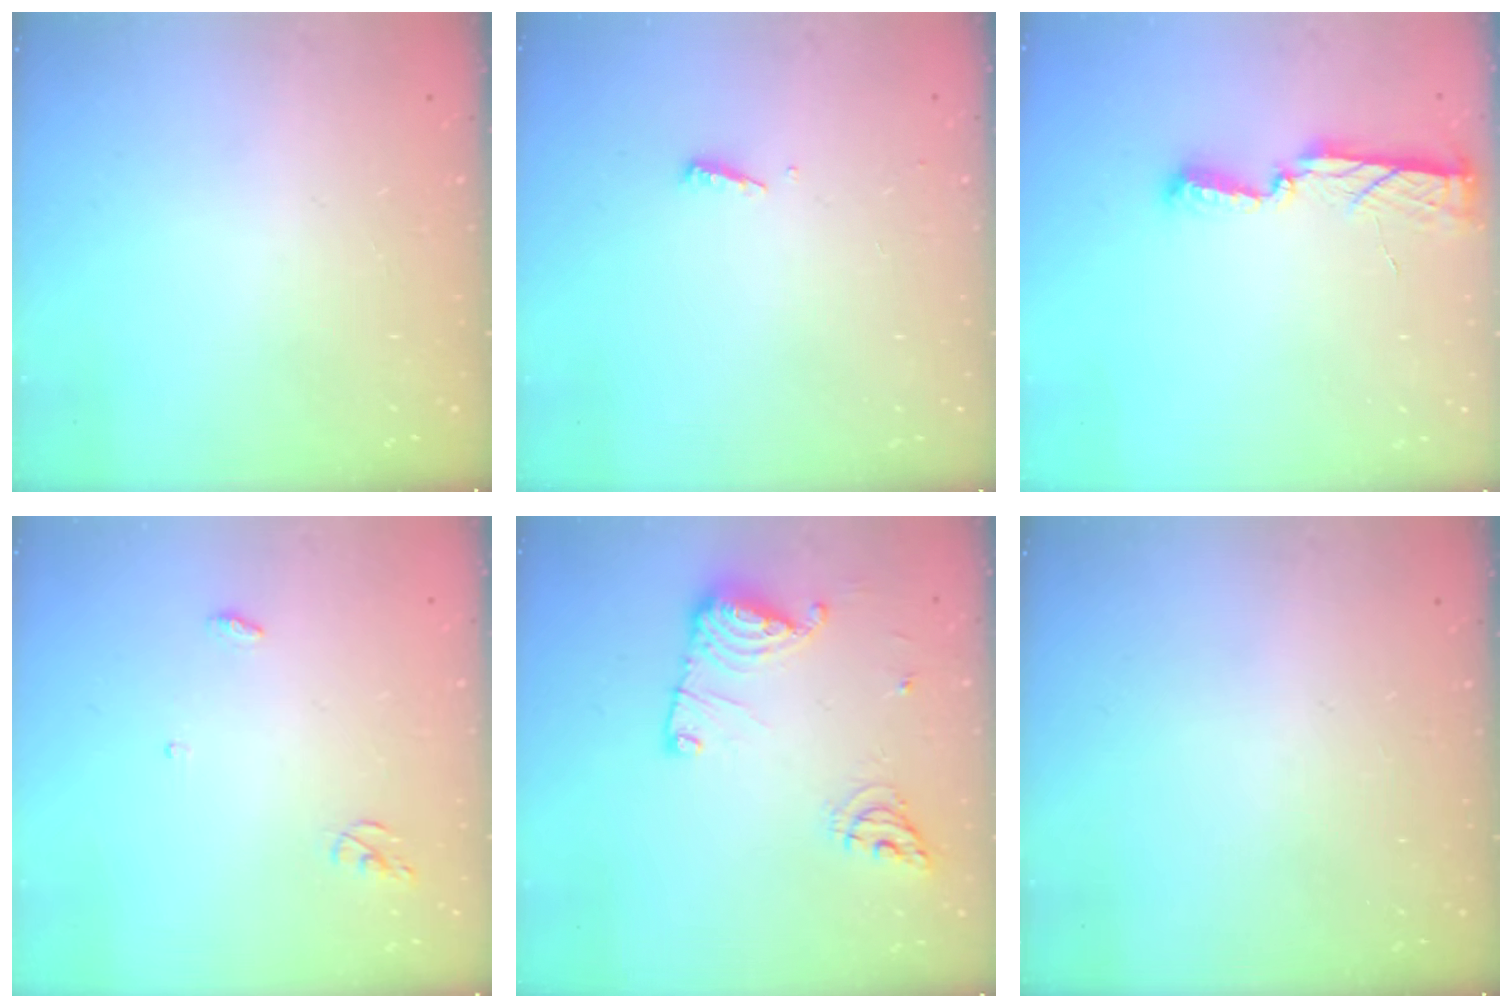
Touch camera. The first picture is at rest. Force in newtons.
{"total": 3.1, "press": 3.1, "slide": 0.3}
{"total": 8.1, "press": 8.0, "slide": 0.5}
{"total": 3.7, "press": 3.7, "slide": 0.1}
{"total": 13.5, "press": 13.4, "slide": 1.2}
{"total": 0.0}